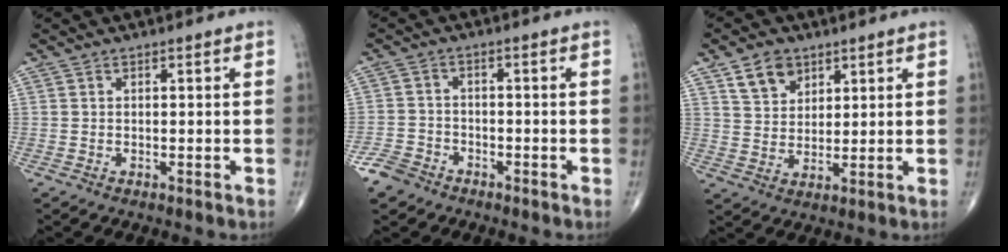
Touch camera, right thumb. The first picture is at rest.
{"total": 4.6, "force": [-3.4, 2.9, 1.0], "torque": [-0.013, 0.013, -0.069]}
{"total": 6.8, "force": [3.9, 4.8, 2.8], "torque": [-0.028, -0.023, 0.075]}